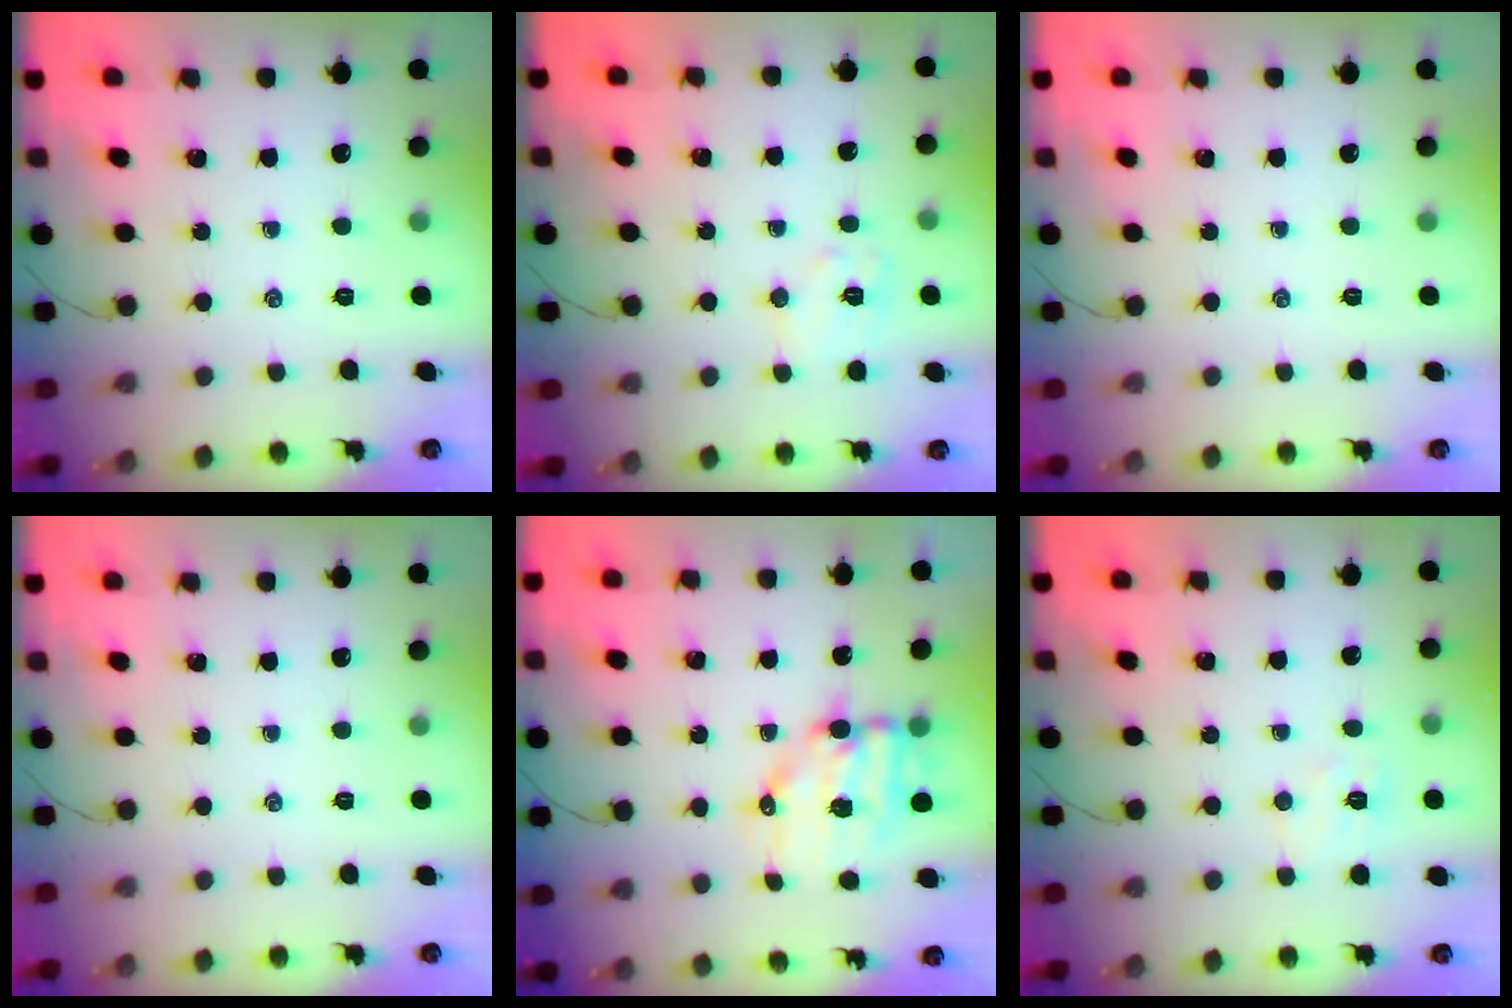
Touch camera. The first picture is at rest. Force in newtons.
{"total": 7.8, "press": 7.8, "slide": 0.6}
{"total": 0.0}
{"total": 0.0}
{"total": 9.2, "press": 9.0, "slide": 2.1}
{"total": 5.6, "press": 5.5, "slide": 1.1}